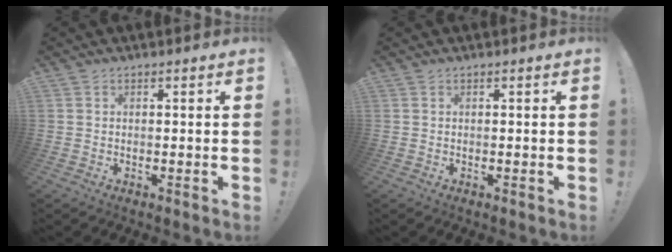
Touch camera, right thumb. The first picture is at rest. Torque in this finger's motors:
{"motor_torque": [0.17, 0.01, 0.17, -0.07, -0.06]}